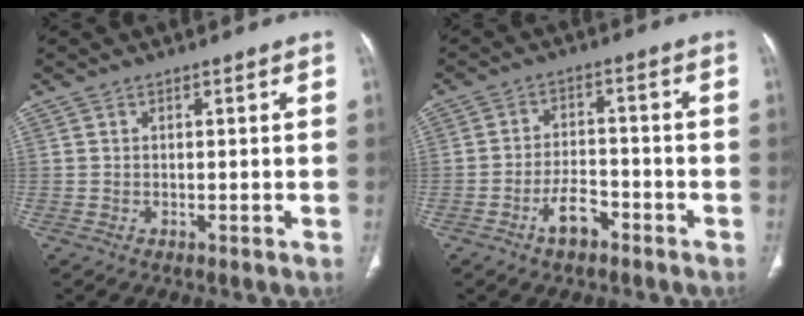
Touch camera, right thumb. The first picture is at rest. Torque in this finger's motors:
{"motor_torque": [1.26, 0.20, 0.71, -0.63, 0.01]}